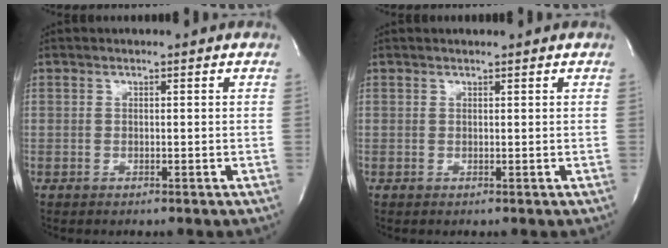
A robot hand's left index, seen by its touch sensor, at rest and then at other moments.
{"total": 0.6, "force": [0.6, 0.1, 0.2], "torque": [-0.011, 0.001, 0.010]}